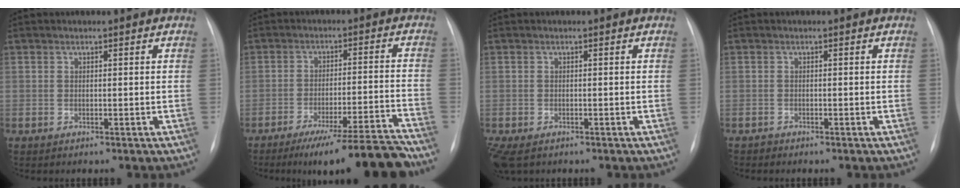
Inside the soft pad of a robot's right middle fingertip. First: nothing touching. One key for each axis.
{"total": 14.0, "fx": -12.3, "fy": -1.4, "fz": 6.5, "tx": -0.073, "ty": 0.004, "tz": -0.189}
{"total": 4.0, "fx": -2.6, "fy": 2.3, "fz": 2.0, "tx": -0.044, "ty": -0.010, "tz": -0.040}
{"total": 0.5, "fx": -0.5, "fy": 0.1, "fz": -0.1, "tx": -0.004, "ty": -0.002, "tz": -0.011}